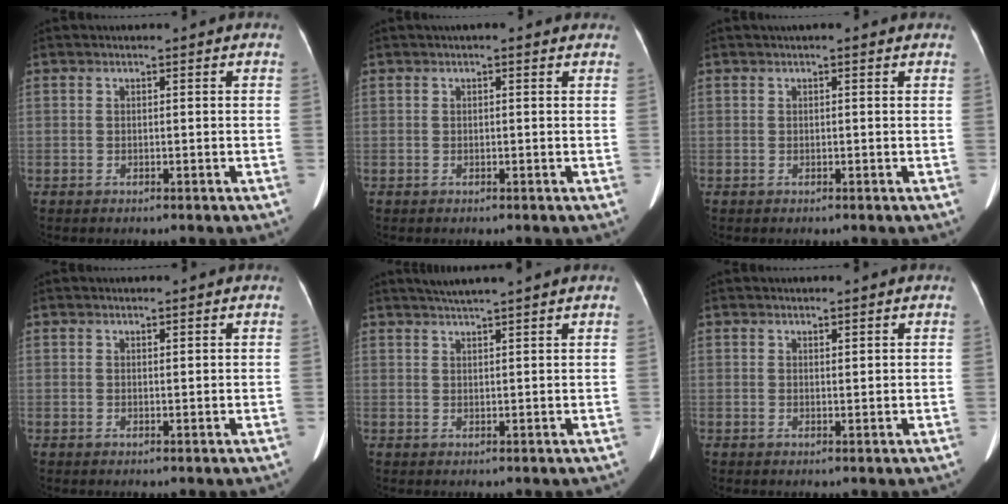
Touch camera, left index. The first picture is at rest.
{"total": 2.4, "force": [1.8, 0.5, 1.5], "torque": [-0.016, 0.022, 0.019]}
{"total": 2.7, "force": [2.1, 0.4, 1.7], "torque": [-0.020, 0.025, 0.026]}
{"total": 0.5, "force": [0.4, 0.1, 0.3], "torque": [-0.006, -0.004, 0.006]}
{"total": 4.9, "force": [4.3, -0.9, 2.3], "torque": [-0.036, 0.021, 0.067]}
{"total": 1.0, "force": [0.7, 0.3, 0.6], "torque": [-0.010, -0.004, 0.012]}